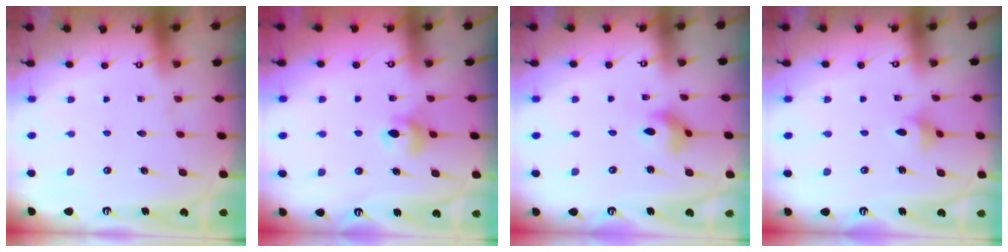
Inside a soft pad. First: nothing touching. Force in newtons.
{"total": 5.9, "press": 5.9, "slide": 0.6}
{"total": 4.3, "press": 4.2, "slide": 0.6}
{"total": 2.8, "press": 2.7, "slide": 0.7}